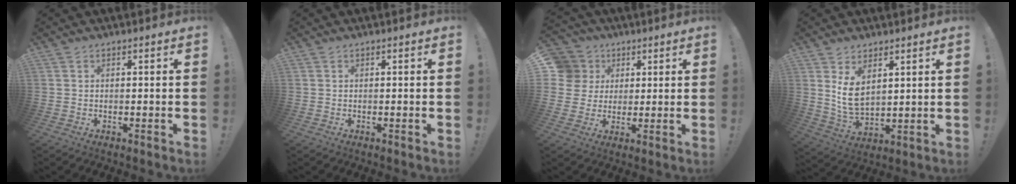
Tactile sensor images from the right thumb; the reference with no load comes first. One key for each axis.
{"total": 0.0}
{"total": 9.4, "fx": 2.1, "fy": 8.9, "fz": 2.2, "tx": -0.029, "ty": -0.006, "tz": 0.044}
{"total": 8.3, "fx": 4.1, "fy": 4.9, "fz": 5.4, "tx": -0.095, "ty": -0.027, "tz": 0.077}